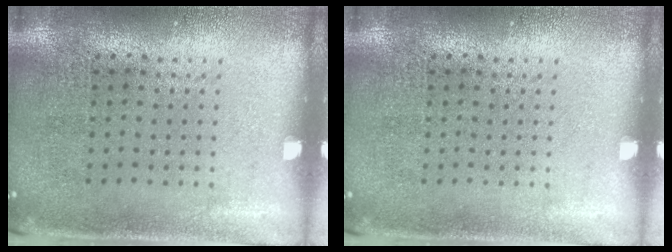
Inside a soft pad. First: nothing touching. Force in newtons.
{"total": 0.0}